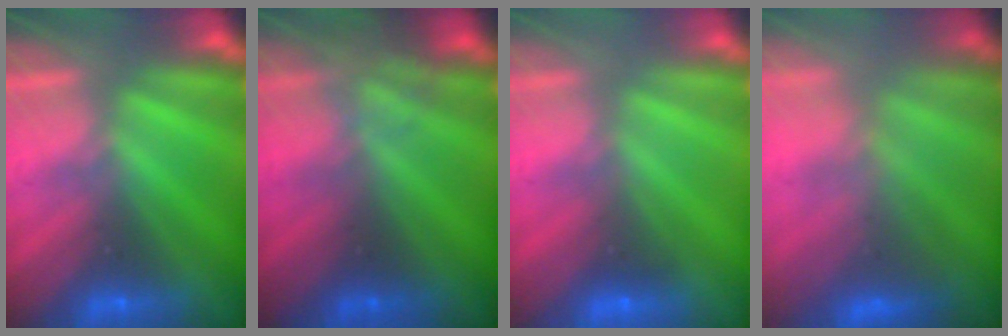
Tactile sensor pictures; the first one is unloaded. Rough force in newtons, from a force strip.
{"total": 2.3}
{"total": 2.0}
{"total": 3.9}